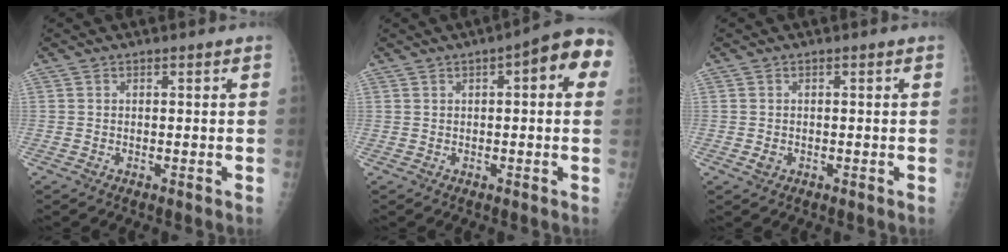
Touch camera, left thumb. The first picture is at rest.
{"total": 10.1, "force": [3.2, 3.5, 9.0], "torque": [-0.089, 0.020, 0.029]}
{"total": 1.1, "force": [-0.4, 0.9, 0.5], "torque": [-0.003, 0.001, -0.005]}